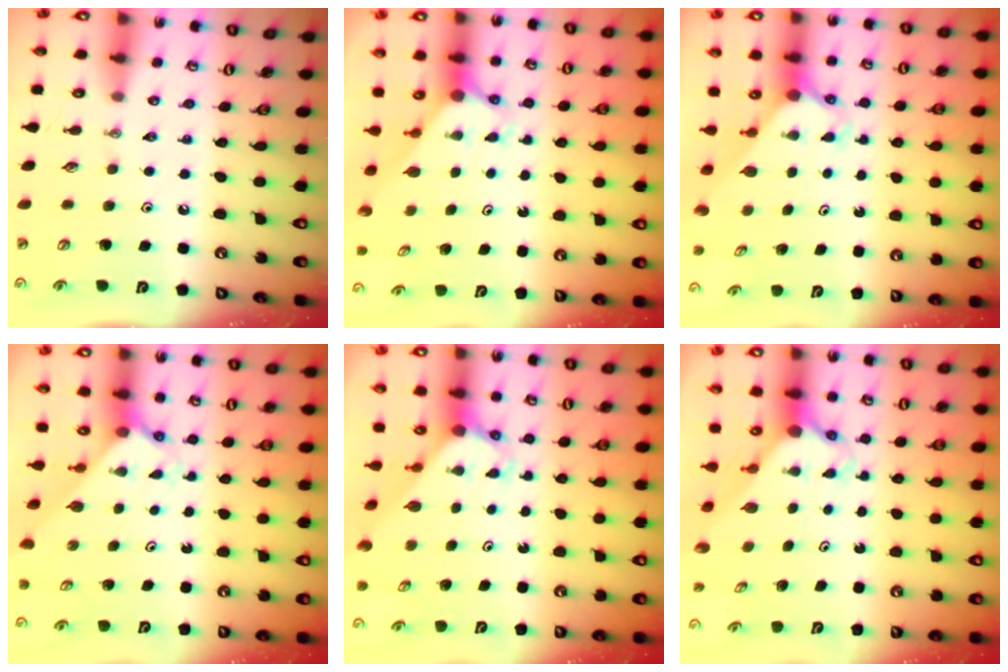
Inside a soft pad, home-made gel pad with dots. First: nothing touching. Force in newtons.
{"total": 2.7, "press": 2.7, "slide": 0.0}
{"total": 2.5, "press": 2.5, "slide": 0.2}
{"total": 2.1, "press": 2.1, "slide": 0.2}
{"total": 3.2, "press": 3.2, "slide": 0.2}
{"total": 2.8, "press": 2.8, "slide": 0.2}